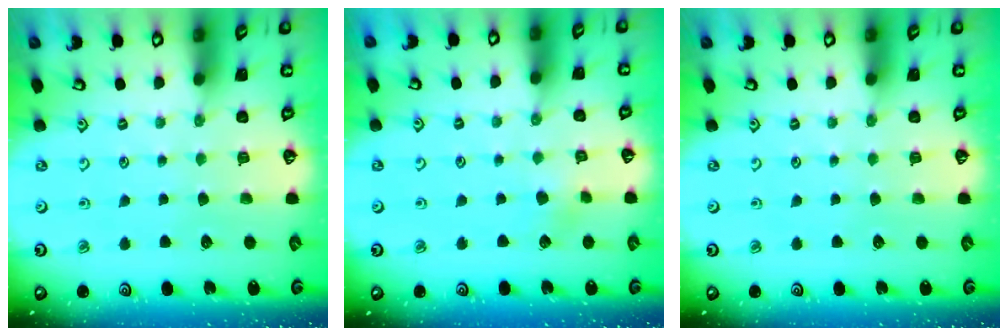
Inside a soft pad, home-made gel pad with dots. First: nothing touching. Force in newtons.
{"total": 2.9, "press": 2.9, "slide": 0.2}
{"total": 0.0}